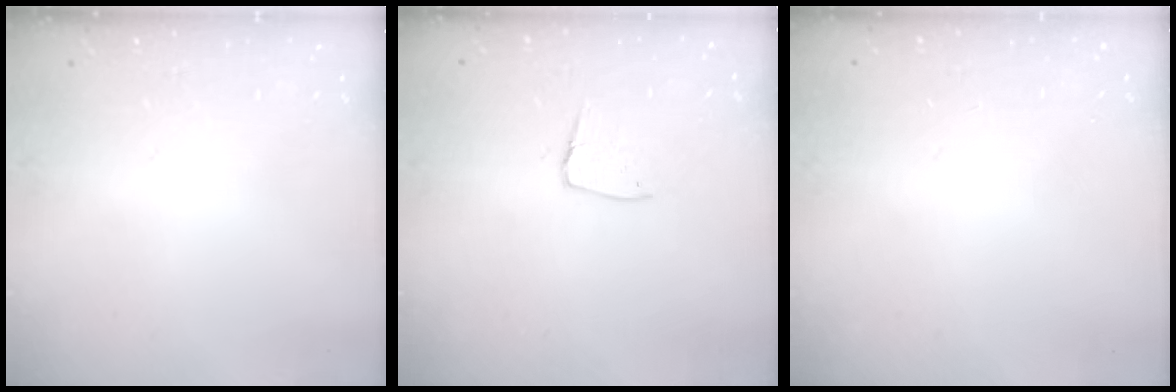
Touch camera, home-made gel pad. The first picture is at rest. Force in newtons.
{"total": 7.0, "press": 7.0, "slide": 0.5}
{"total": 0.0}